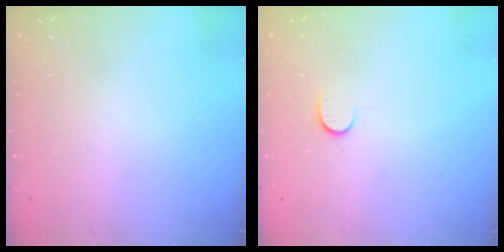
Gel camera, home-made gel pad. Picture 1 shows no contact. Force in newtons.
{"total": 5.7, "press": 5.6, "slide": 0.7}